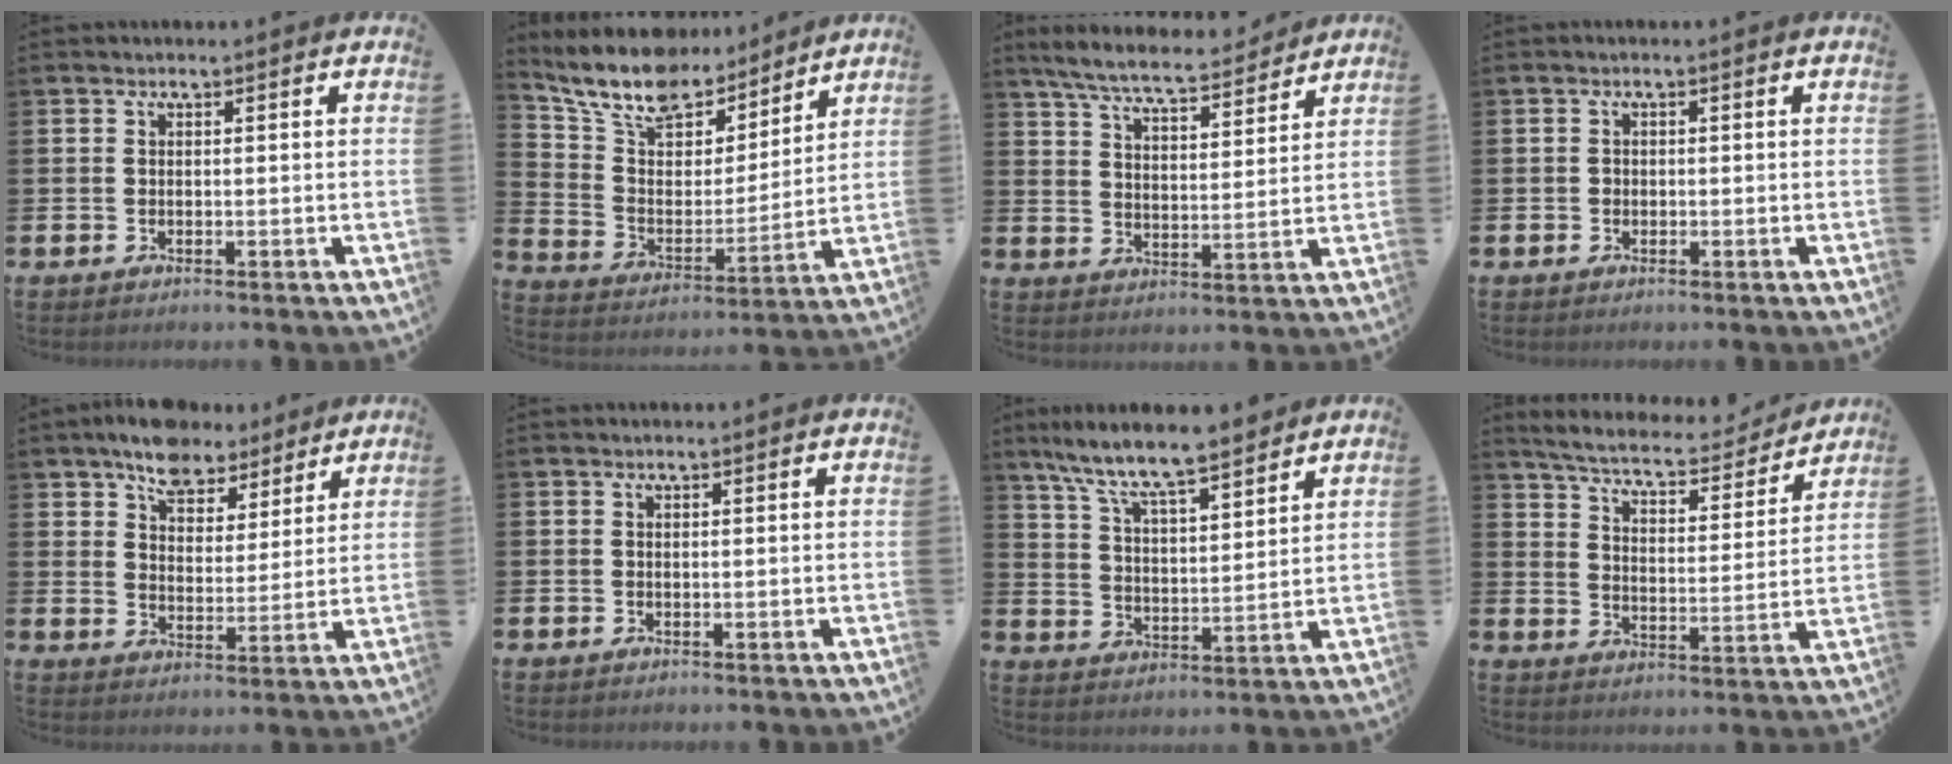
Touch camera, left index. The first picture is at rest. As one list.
[{"total": 11.5, "force": [10.3, 4.4, 2.7], "torque": [-0.098, -0.069, 0.185]}, {"total": 7.4, "force": [6.9, 1.0, 2.4], "torque": [-0.077, -0.038, 0.121]}, {"total": 0.7, "force": [0.0, 0.7, 0.1], "torque": [-0.001, 0.005, -0.003]}, {"total": 7.6, "force": [6.8, 3.0, 1.1], "torque": [-0.040, -0.034, 0.124]}, {"total": 0.0}, {"total": 8.9, "force": [8.1, 1.2, 3.4], "torque": [-0.099, -0.046, 0.146]}, {"total": 6.1, "force": [5.8, 0.9, 1.6], "torque": [-0.063, -0.044, 0.095]}]